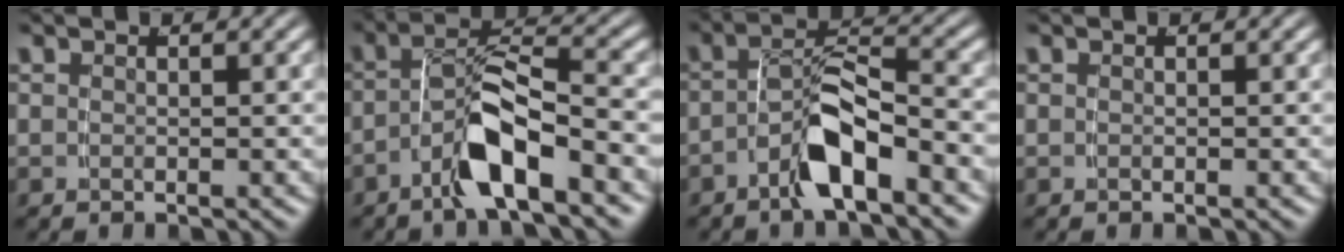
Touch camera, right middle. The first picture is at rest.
{"total": 4.8, "force": [-2.6, 0.9, 3.9], "torque": [-0.066, 0.009, -0.048]}
{"total": 4.5, "force": [-2.8, 0.9, 3.4], "torque": [-0.051, 0.009, -0.050]}
{"total": 0.0}